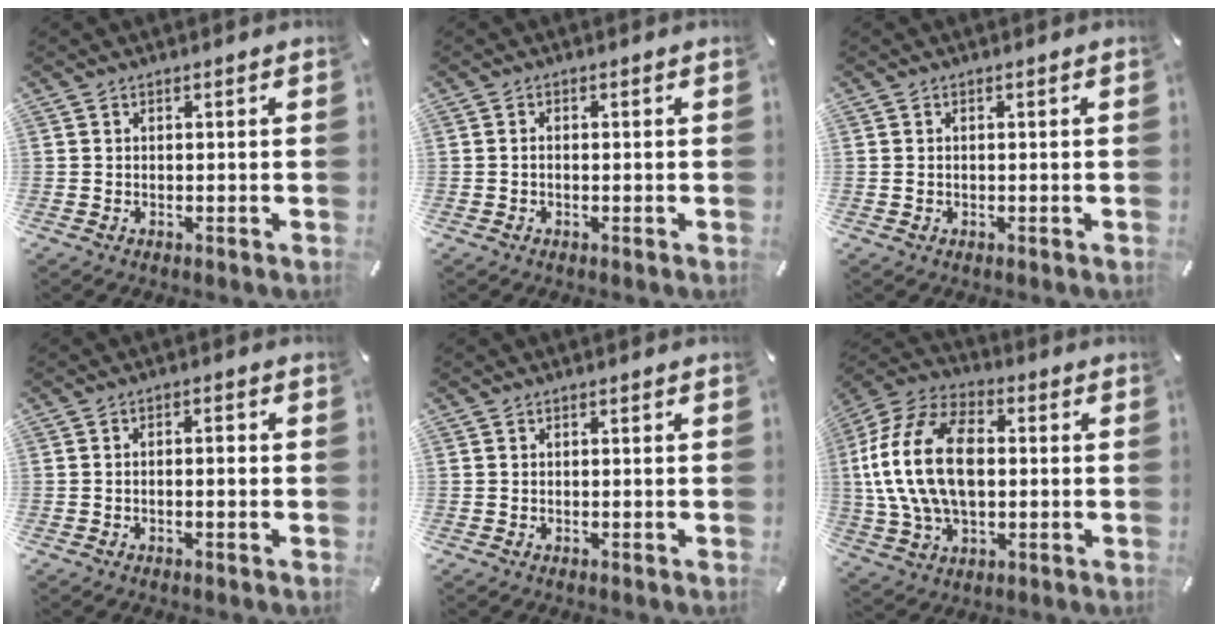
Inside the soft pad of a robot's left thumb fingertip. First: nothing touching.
{"total": 0.8, "force": [-0.3, 0.4, 0.6], "torque": [-0.011, 0.001, -0.006]}
{"total": 0.8, "force": [-0.1, 0.6, 0.5], "torque": [-0.011, 0.003, -0.003]}
{"total": 1.9, "force": [-0.5, 0.7, 1.7], "torque": [-0.032, 0.007, -0.011]}
{"total": 0.0}
{"total": 20.0, "force": [0.4, 13.4, 14.8], "torque": [-0.331, 0.012, 0.003]}